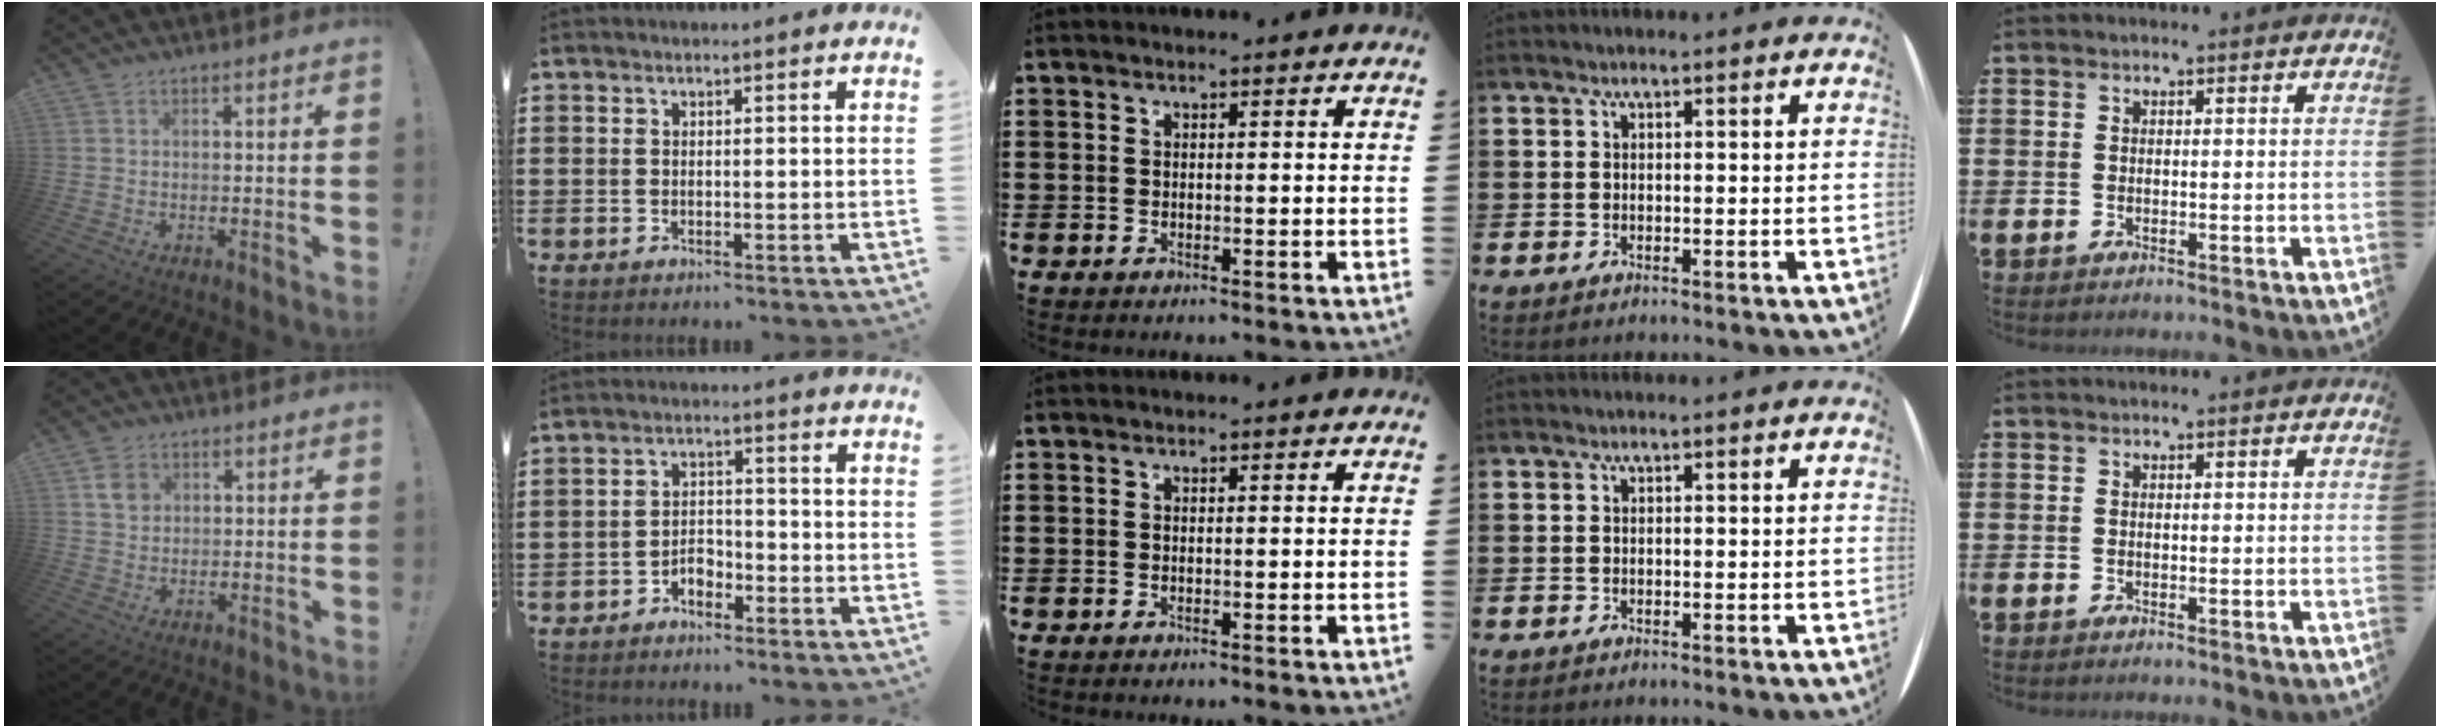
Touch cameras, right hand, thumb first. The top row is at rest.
{"thumb": {"total": 4.2, "force": [1.7, 3.6, 1.5], "torque": [-0.008, -0.005, 0.030]}, "index": {"total": 2.7, "force": [-2.2, 1.3, 1.1], "torque": [-0.025, 0.006, -0.045]}}